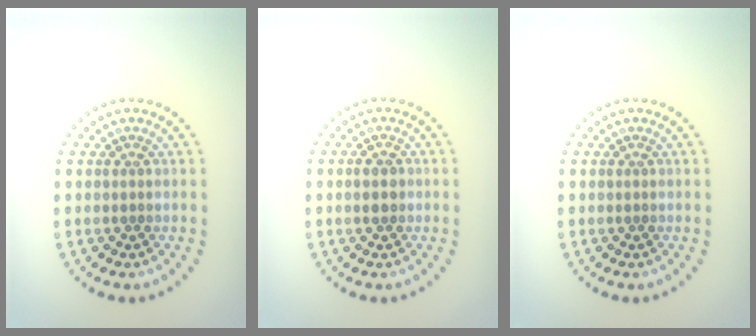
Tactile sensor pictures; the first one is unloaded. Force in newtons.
{"total": 1.4, "press": 1.4, "slide": 0.1}
{"total": 0.0}